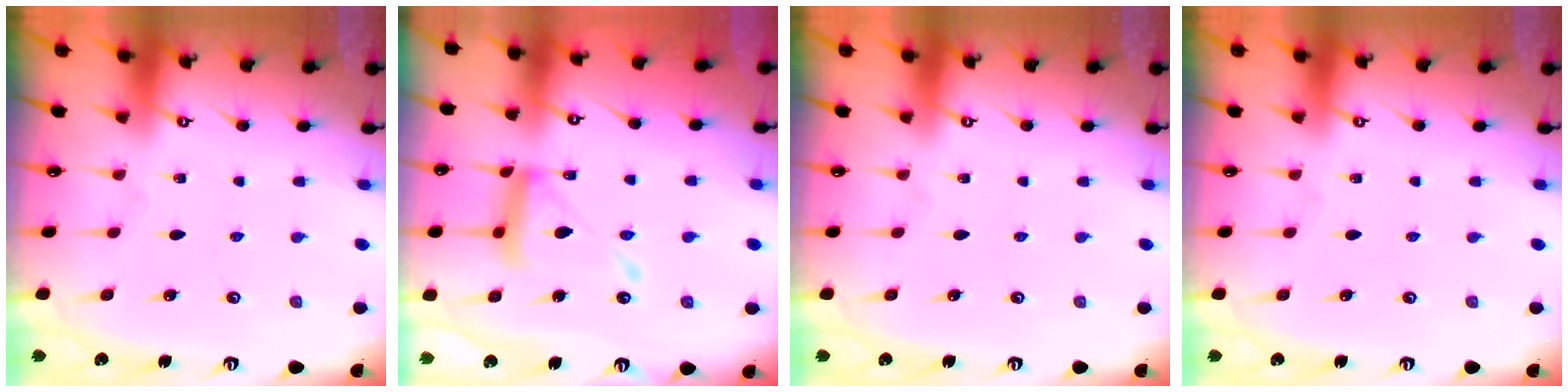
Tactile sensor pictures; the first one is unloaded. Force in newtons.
{"total": 14.8, "press": 14.7, "slide": 1.2}
{"total": 0.0}
{"total": 0.0}